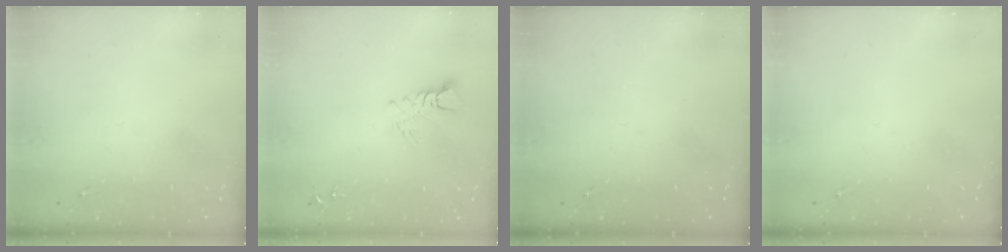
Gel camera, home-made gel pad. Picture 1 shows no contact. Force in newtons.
{"total": 5.6, "press": 5.6, "slide": 0.6}
{"total": 0.0}
{"total": 0.0}